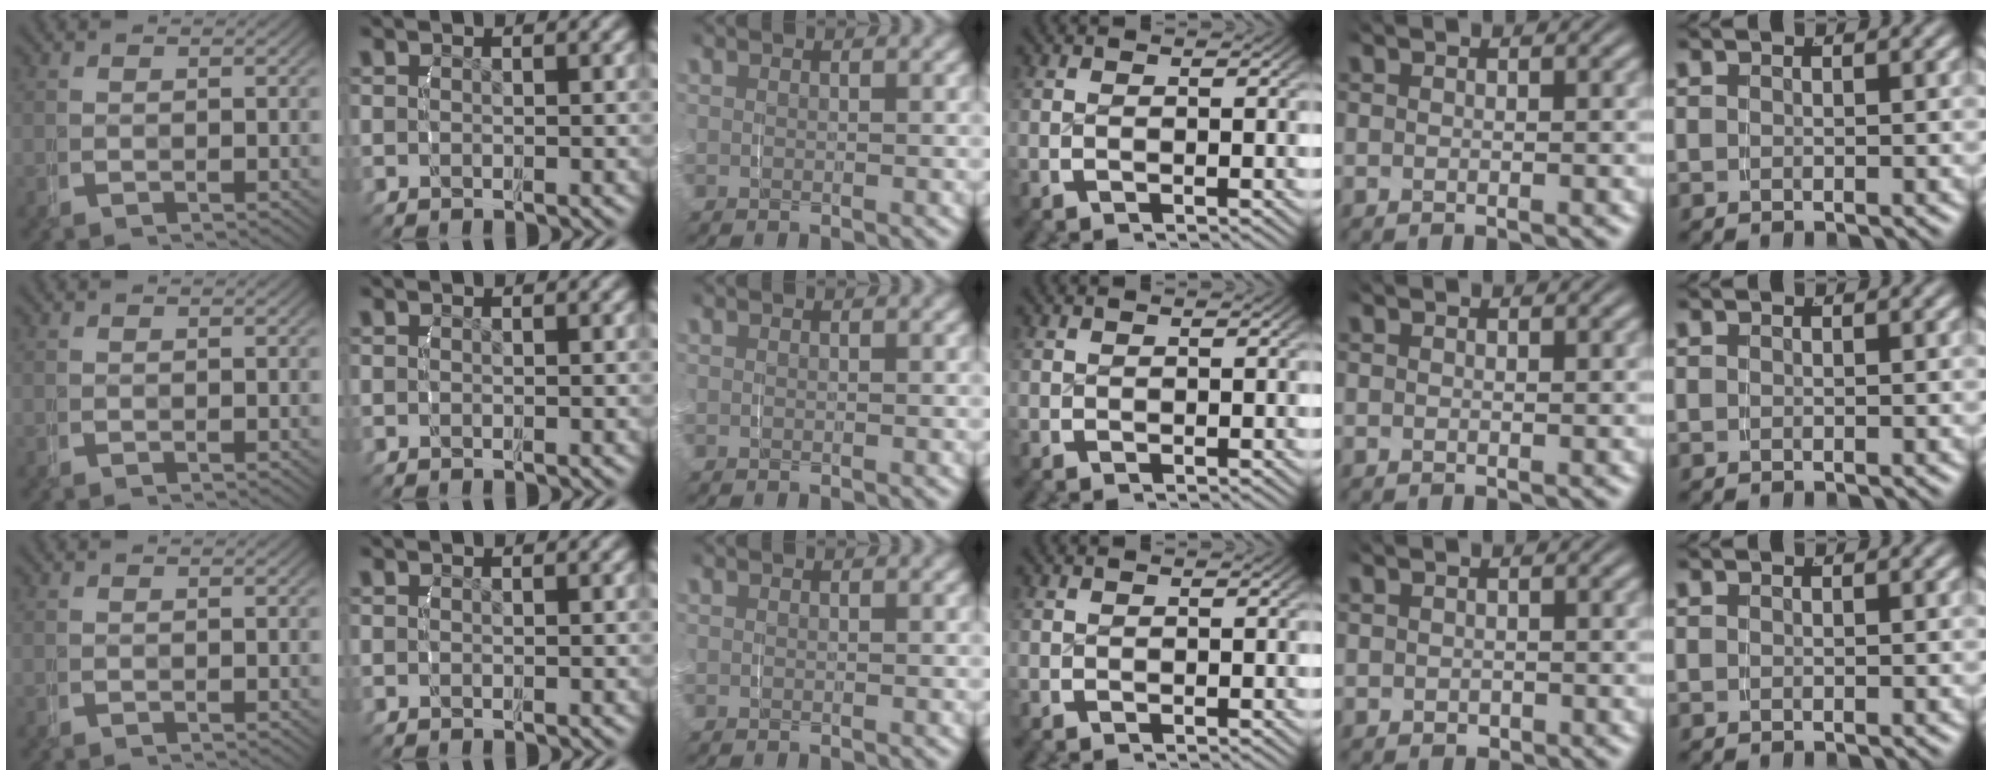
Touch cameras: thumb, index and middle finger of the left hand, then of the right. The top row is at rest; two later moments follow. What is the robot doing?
{"motion": "grasp_and_lifting", "object": "router"}